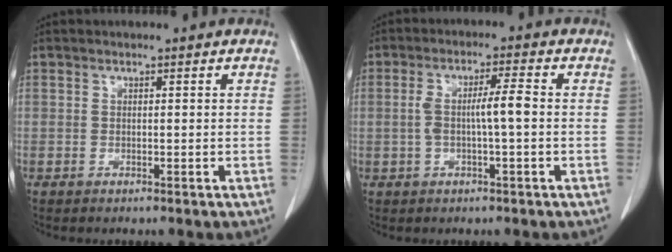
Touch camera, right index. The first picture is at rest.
{"total": 5.3, "force": [-0.3, 0.4, 5.3], "torque": [-0.103, 0.014, -0.003]}